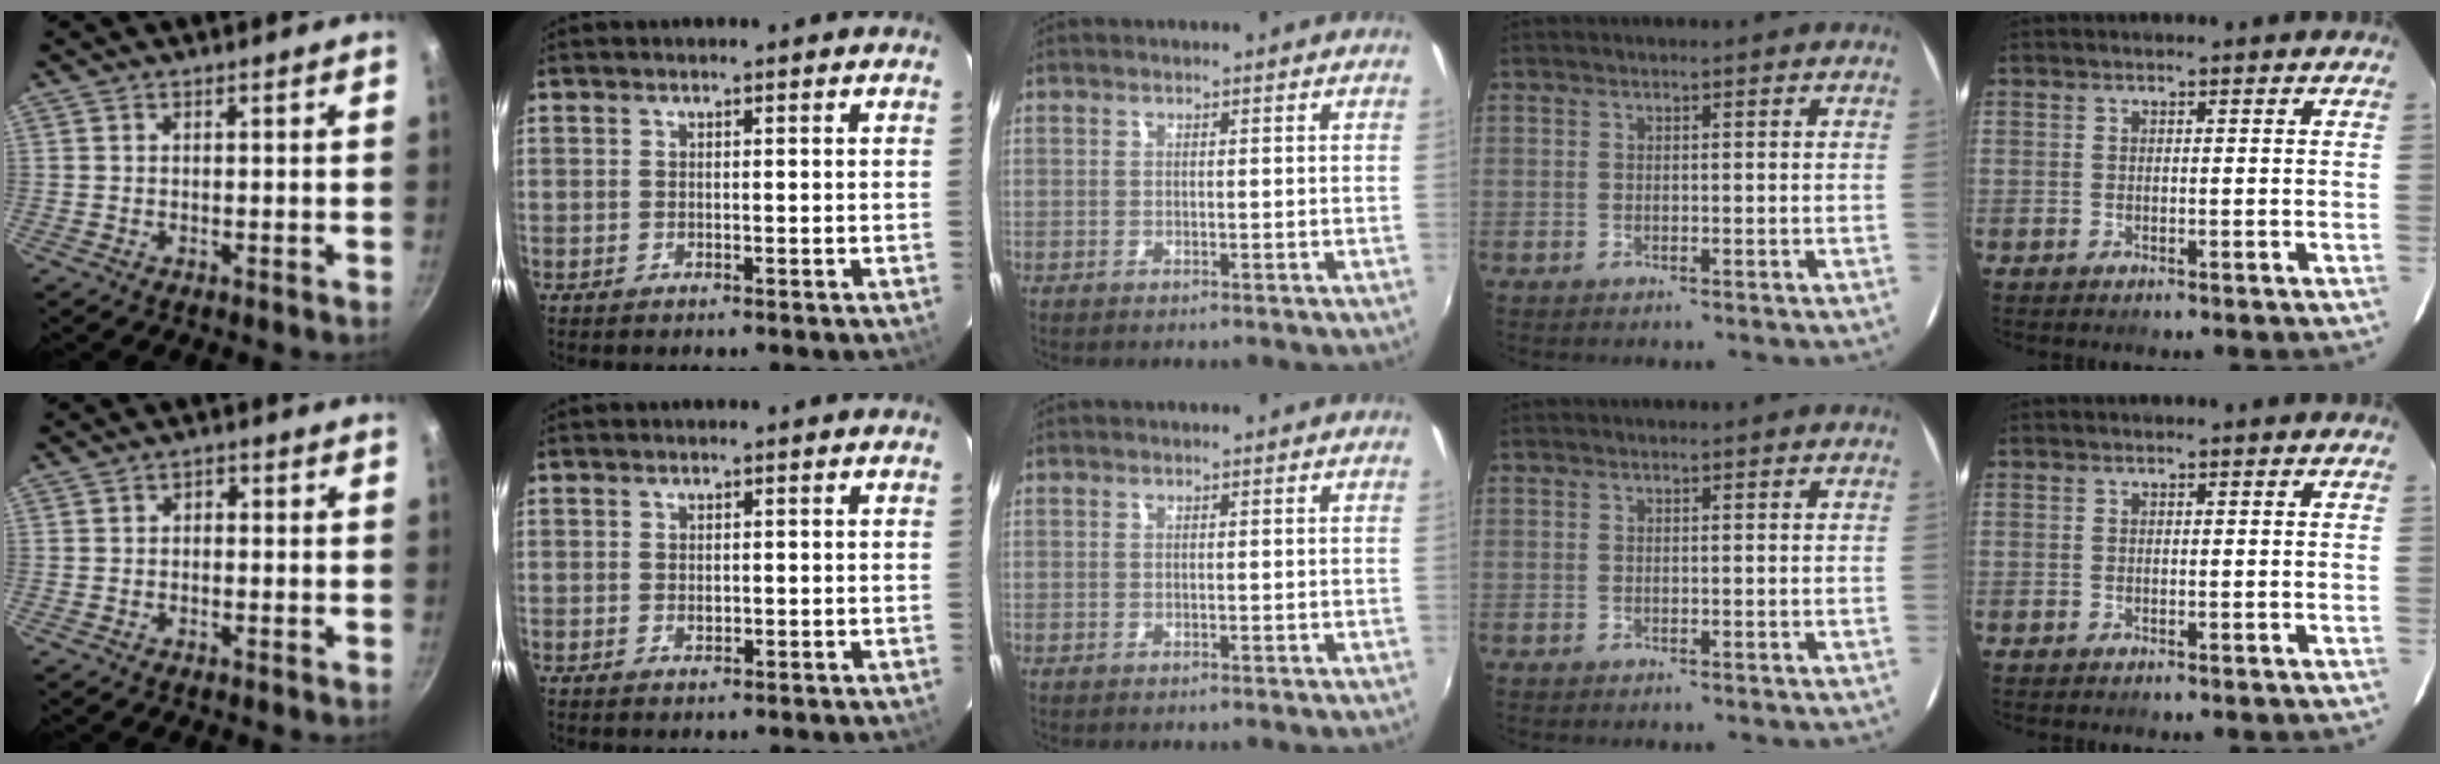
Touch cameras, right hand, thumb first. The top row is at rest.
{"thumb": {"total": 1.5, "force": [-0.4, 1.2, 0.9], "torque": [-0.013, 0.007, -0.009]}, "index": {"total": 1.2, "force": [0.0, 1.0, 0.8], "torque": [-0.011, 0.000, 0.002]}}